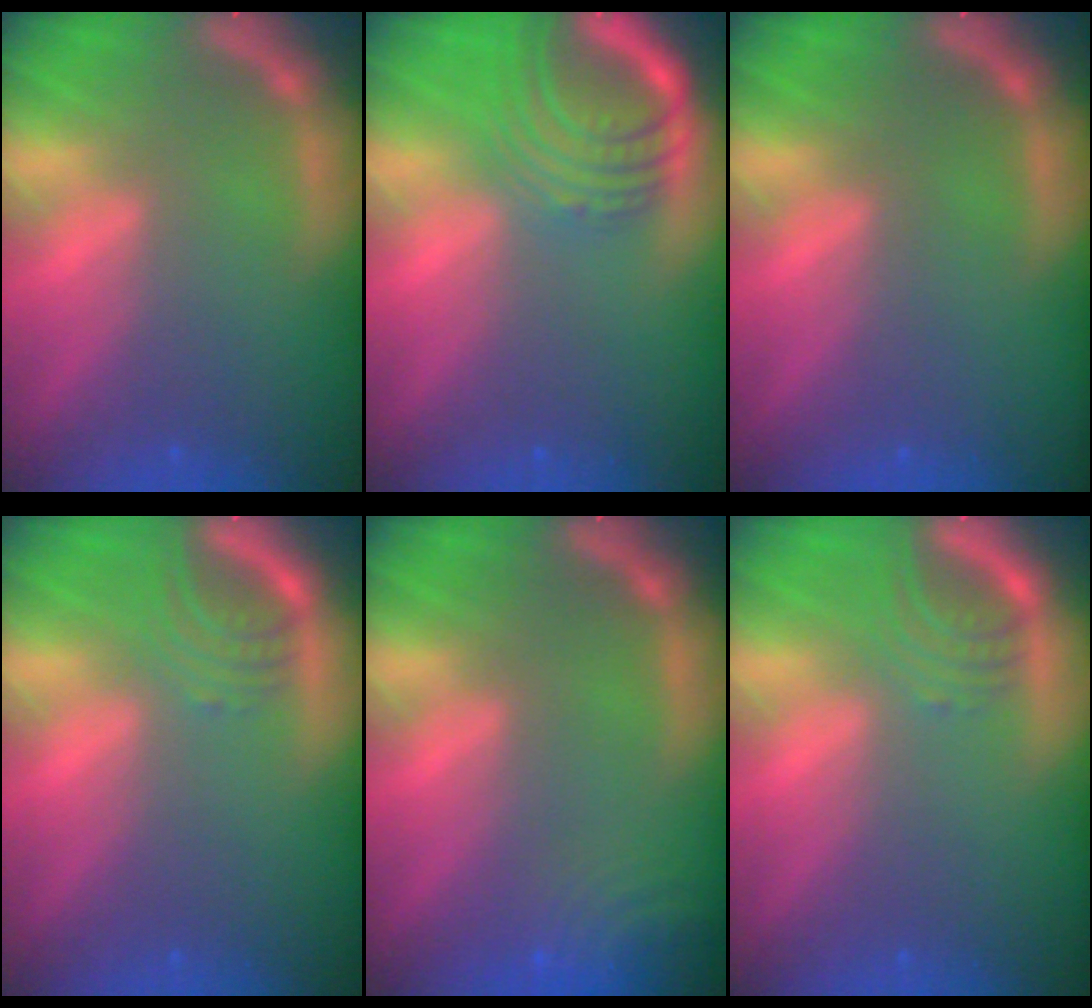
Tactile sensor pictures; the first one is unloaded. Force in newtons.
{"total": 7.6}
{"total": 0.0}
{"total": 3.0}
{"total": 5.6}
{"total": 3.0}